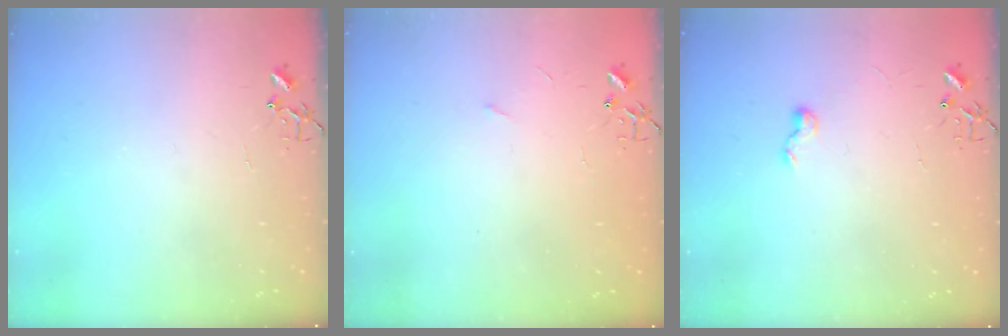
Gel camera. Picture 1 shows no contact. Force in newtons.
{"total": 2.6, "press": 2.6, "slide": 0.4}
{"total": 5.4, "press": 5.3, "slide": 0.6}